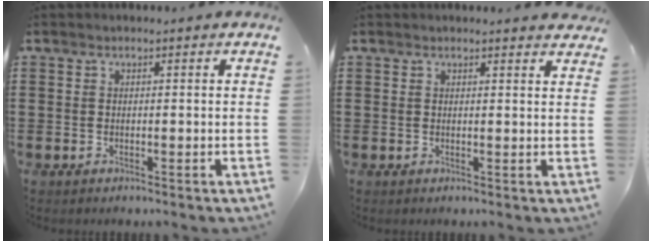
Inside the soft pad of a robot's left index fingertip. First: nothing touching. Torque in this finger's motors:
{"motor_torque": [2.14, 0.00, 0.14, 0.01]}